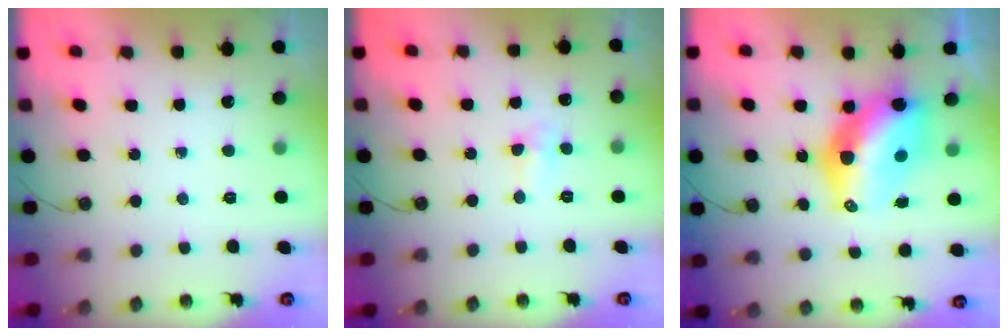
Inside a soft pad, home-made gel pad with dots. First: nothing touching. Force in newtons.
{"total": 3.9, "press": 3.9, "slide": 0.6}
{"total": 12.3, "press": 12.2, "slide": 1.1}